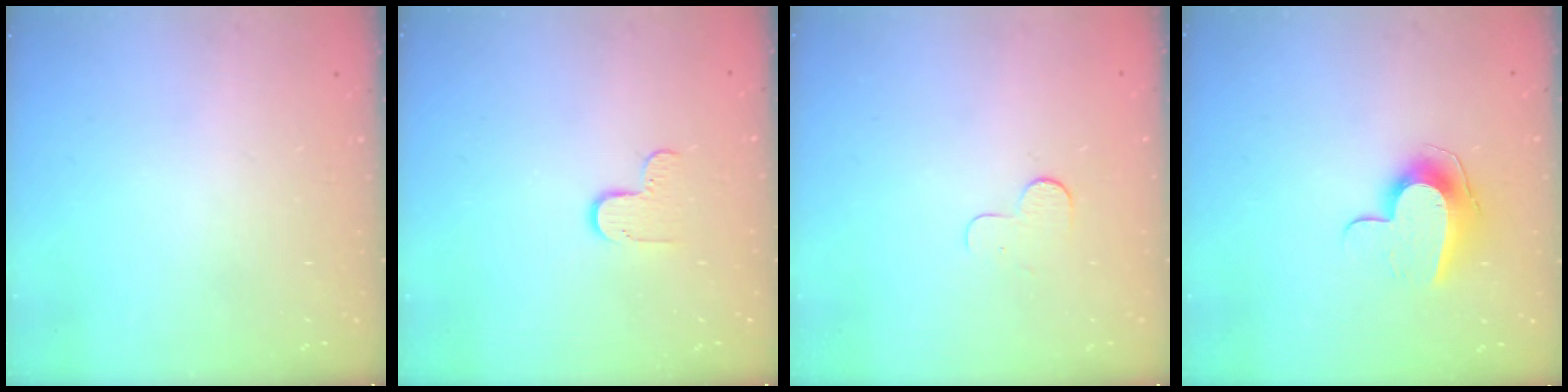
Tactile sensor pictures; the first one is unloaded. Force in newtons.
{"total": 5.2, "press": 5.2, "slide": 0.5}
{"total": 3.6, "press": 3.6, "slide": 0.3}
{"total": 9.7, "press": 9.7, "slide": 1.0}